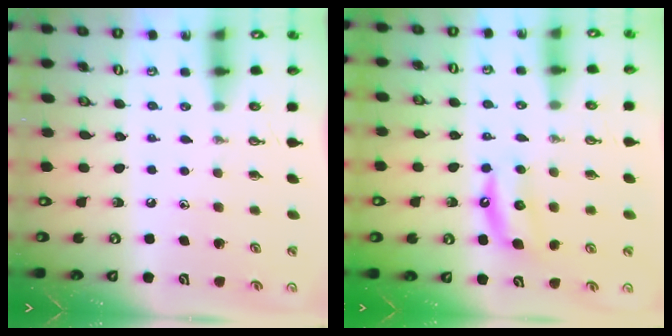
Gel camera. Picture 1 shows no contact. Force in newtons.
{"total": 6.0, "press": 6.0, "slide": 0.6}